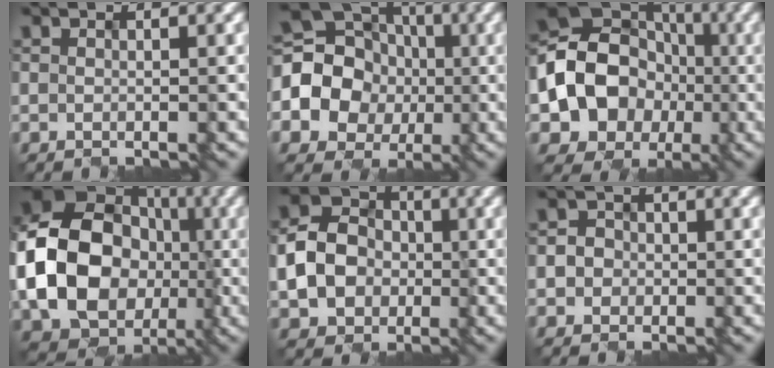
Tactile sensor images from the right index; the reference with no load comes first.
{"total": 11.7, "force": [-1.4, 10.8, 4.4], "torque": [-0.116, 0.012, -0.046]}
{"total": 13.0, "force": [-2.3, 11.5, 5.7], "torque": [-0.101, -0.006, -0.069]}
{"total": 15.2, "force": [-2.3, 12.5, 8.4], "torque": [-0.176, 0.002, -0.045]}
{"total": 5.9, "force": [-1.1, 5.2, 2.6], "torque": [-0.063, 0.008, -0.027]}
{"total": 1.9, "force": [-0.5, 1.8, 0.2], "torque": [-0.005, 0.001, -0.007]}